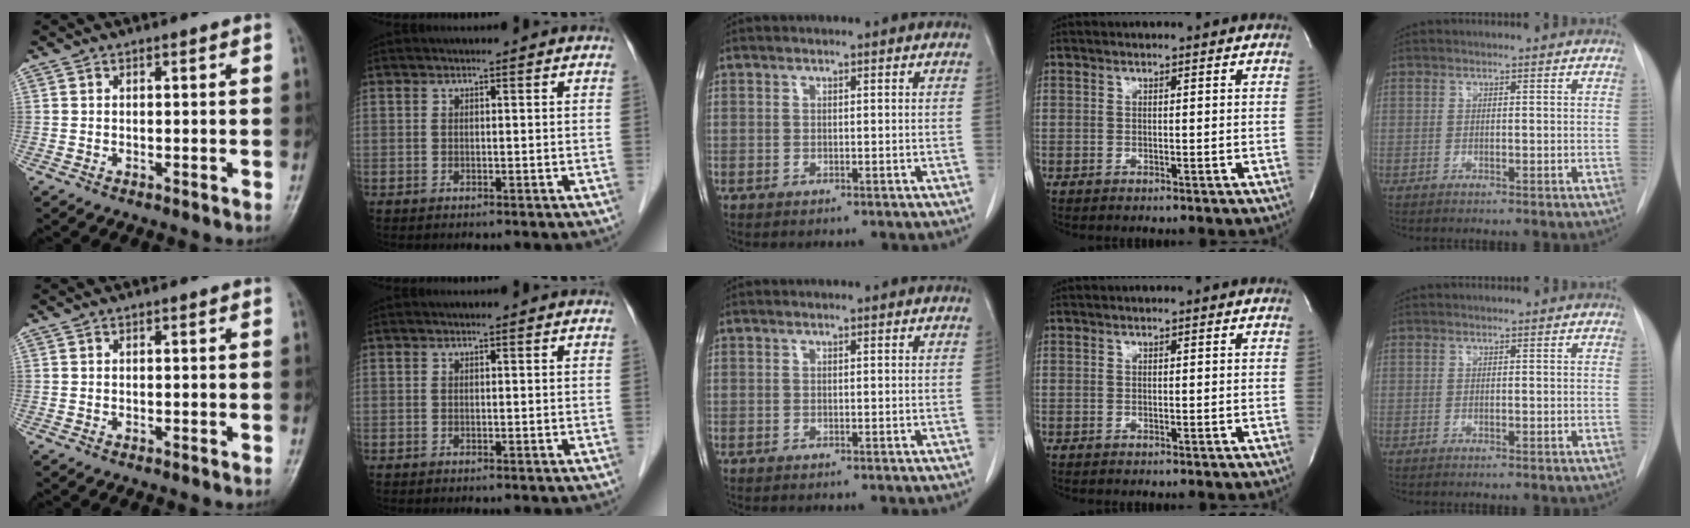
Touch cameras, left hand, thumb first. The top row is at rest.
{}